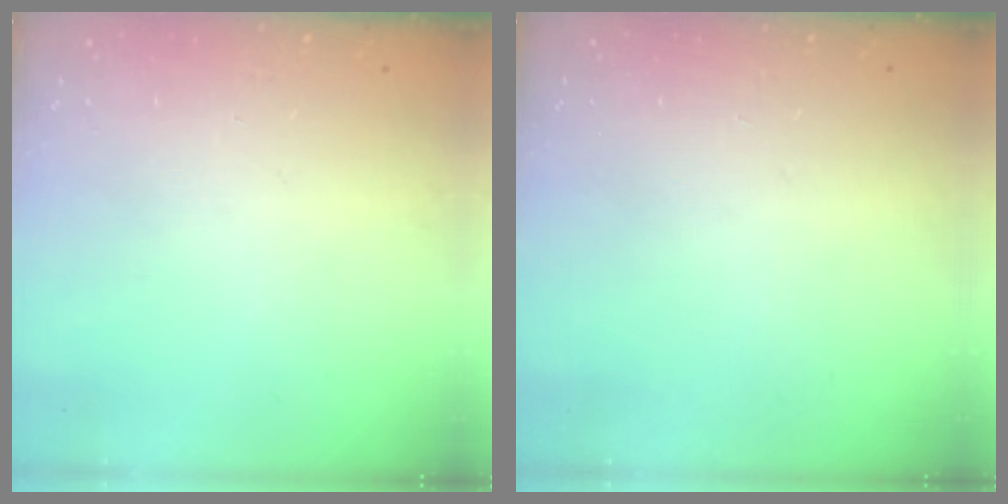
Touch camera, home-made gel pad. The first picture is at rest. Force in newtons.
{"total": 0.0}